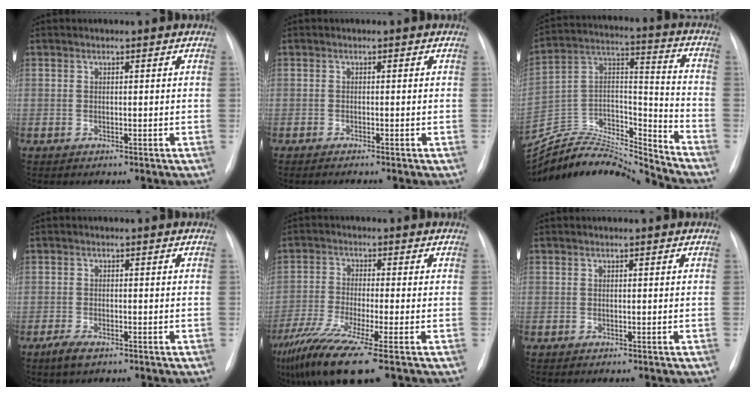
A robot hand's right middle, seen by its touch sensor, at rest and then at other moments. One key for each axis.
{"total": 1.9, "fx": -1.6, "fy": -0.1, "fz": 1.1, "tx": -0.013, "ty": -0.001, "tz": -0.020}
{"total": 23.9, "fx": -23.1, "fy": 2.1, "fz": 6.0, "tx": -0.141, "ty": 0.018, "tz": -0.391}
{"total": 2.4, "fx": -1.5, "fy": 0.8, "fz": 1.7, "tx": -0.045, "ty": -0.006, "tz": -0.027}
{"total": 11.7, "fx": -7.8, "fy": -0.3, "fz": 8.7, "tx": -0.167, "ty": -0.036, "tz": -0.141}
{"total": 0.0}